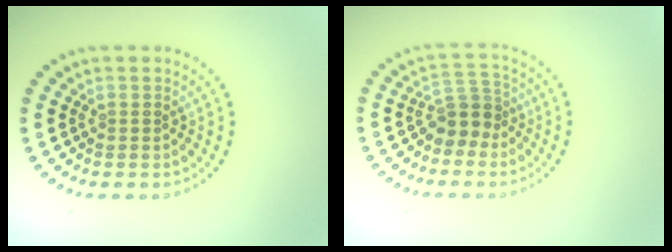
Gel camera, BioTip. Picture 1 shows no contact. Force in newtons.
{"total": 2.7, "press": 2.1, "slide": 1.7}